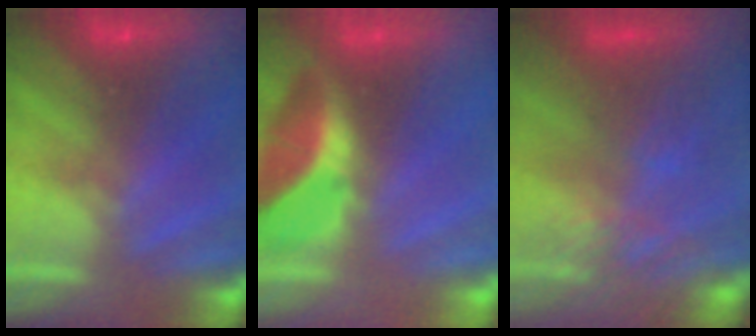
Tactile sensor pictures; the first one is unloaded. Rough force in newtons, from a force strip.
{"total": 2.2}
{"total": 3.6}